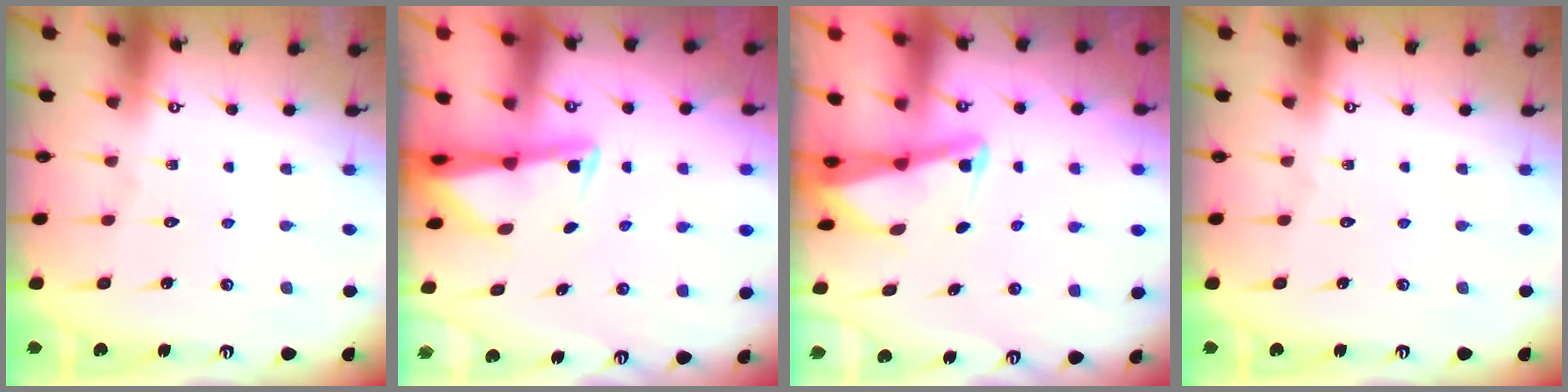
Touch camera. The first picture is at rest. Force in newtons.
{"total": 2.2, "press": 2.1, "slide": 0.5}
{"total": 2.5, "press": 2.5, "slide": 0.4}
{"total": 0.0}